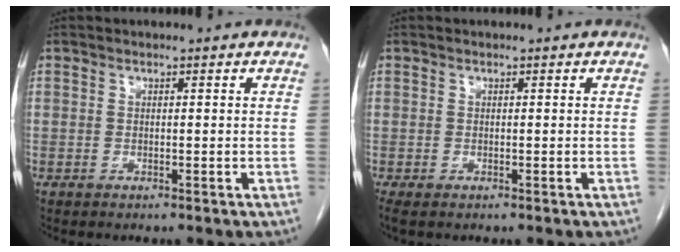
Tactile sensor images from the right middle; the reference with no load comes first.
{"total": 1.0, "force": [-0.7, 0.4, 0.5], "torque": [-0.002, -0.002, -0.010]}